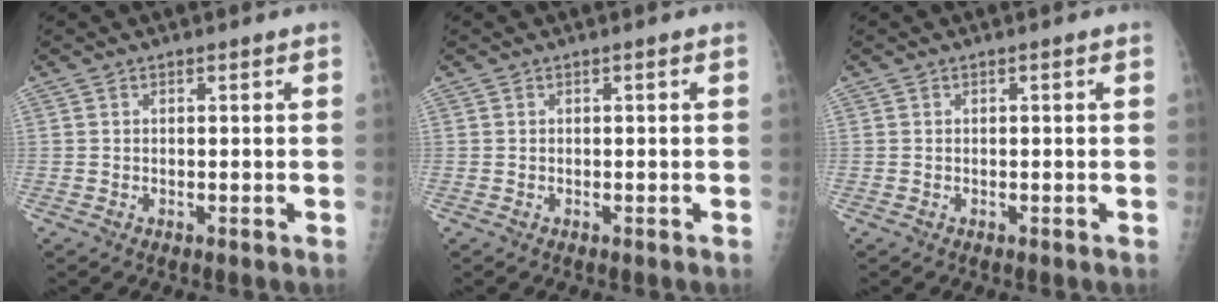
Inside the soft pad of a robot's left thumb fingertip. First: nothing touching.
{"total": 0.0}
{"total": 0.0}